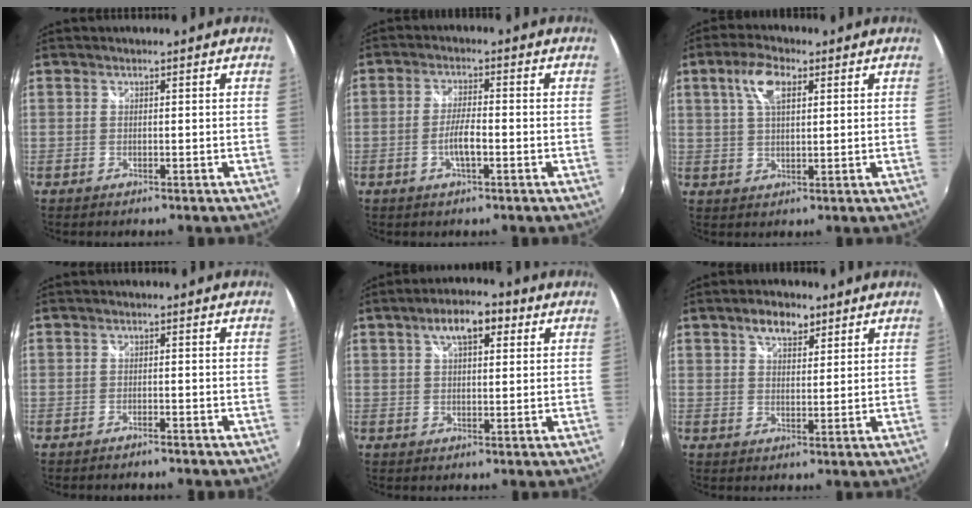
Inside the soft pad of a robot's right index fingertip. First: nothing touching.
{"total": 4.3, "force": [-1.6, 0.8, 4.0], "torque": [-0.082, 0.001, -0.028]}
{"total": 6.7, "force": [2.8, 3.0, 5.4], "torque": [-0.103, 0.013, 0.051]}
{"total": 1.9, "force": [-1.7, 0.4, 0.6], "torque": [-0.022, -0.004, -0.030]}
{"total": 6.9, "force": [3.0, 3.1, 5.4], "torque": [-0.093, 0.021, 0.046]}
{"total": 5.0, "force": [3.1, 2.6, 2.9], "torque": [-0.045, 0.012, 0.052]}